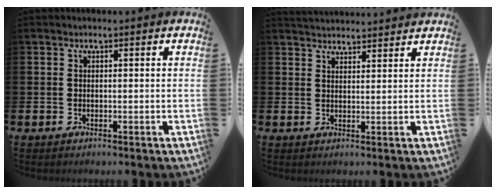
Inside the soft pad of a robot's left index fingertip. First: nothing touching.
{"total": 3.0, "force": [3.0, 0.3, 0.0], "torque": [-0.005, -0.016, 0.056]}